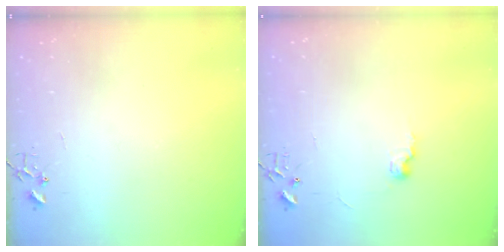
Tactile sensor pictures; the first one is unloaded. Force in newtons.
{"total": 7.0, "press": 7.0, "slide": 0.6}